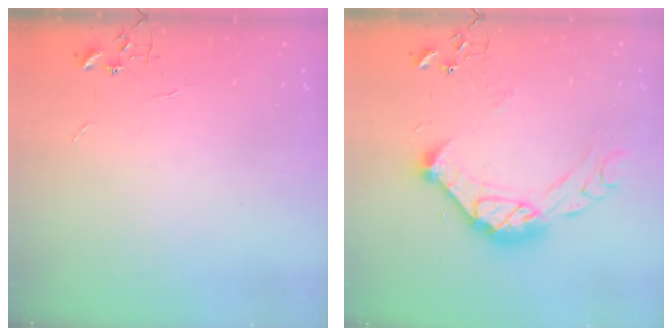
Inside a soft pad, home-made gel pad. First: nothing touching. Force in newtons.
{"total": 17.4, "press": 17.3, "slide": 1.6}